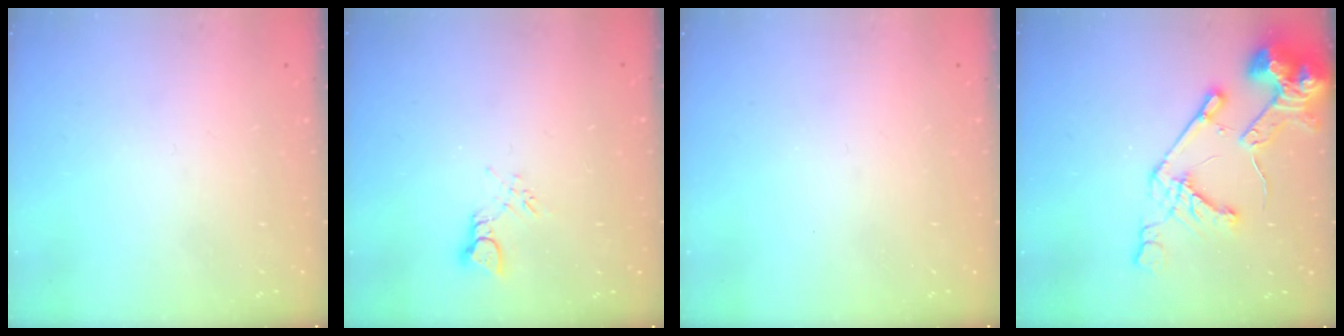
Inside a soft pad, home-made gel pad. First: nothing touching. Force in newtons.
{"total": 2.8, "press": 2.8, "slide": 0.5}
{"total": 0.0}
{"total": 16.4, "press": 16.3, "slide": 1.8}